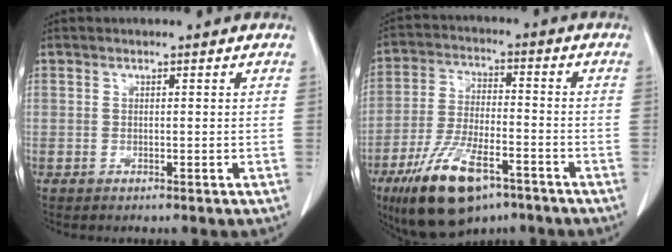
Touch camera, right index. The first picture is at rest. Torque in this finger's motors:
{"motor_torque": [1.38, -0.76, 0.68, 0.21]}